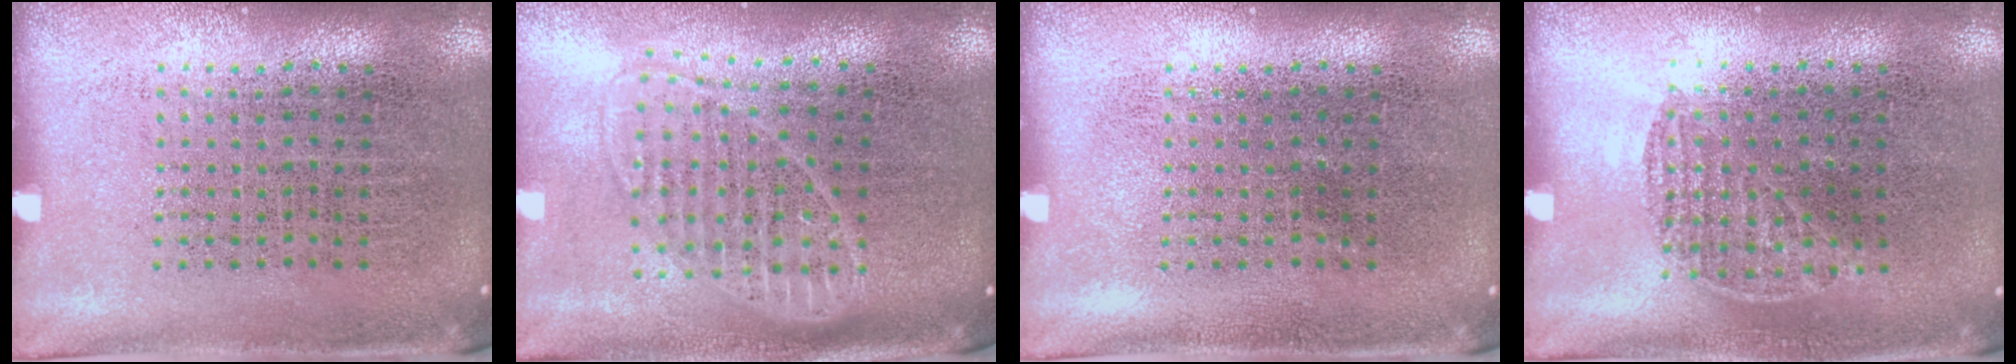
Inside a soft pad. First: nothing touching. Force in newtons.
{"total": 1.8, "press": 1.5, "slide": 1.0}
{"total": 0.0}
{"total": 0.5, "press": 0.4, "slide": 0.4}